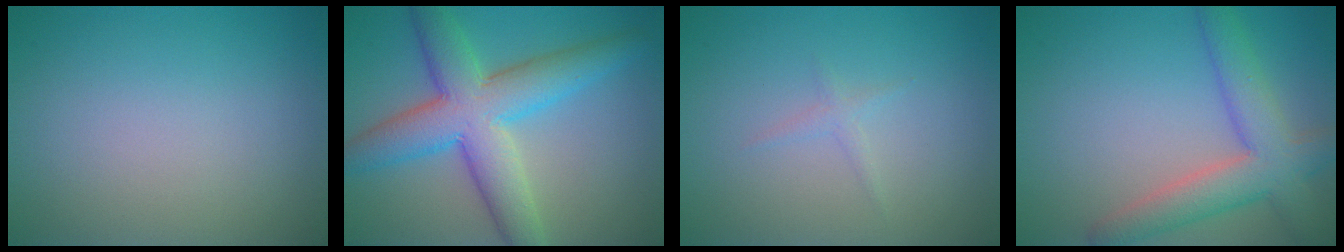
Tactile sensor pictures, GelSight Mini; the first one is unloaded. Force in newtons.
{"total": 8.4, "press": 8.4, "slide": 0.2}
{"total": 0.8, "press": 0.8, "slide": 0.0}
{"total": 5.9, "press": 5.8, "slide": 0.3}